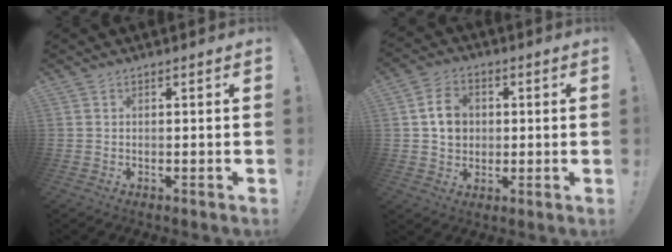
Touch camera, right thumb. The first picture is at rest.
{"total": 9.0, "force": [1.5, 7.5, 4.7], "torque": [-0.053, 0.005, 0.032]}